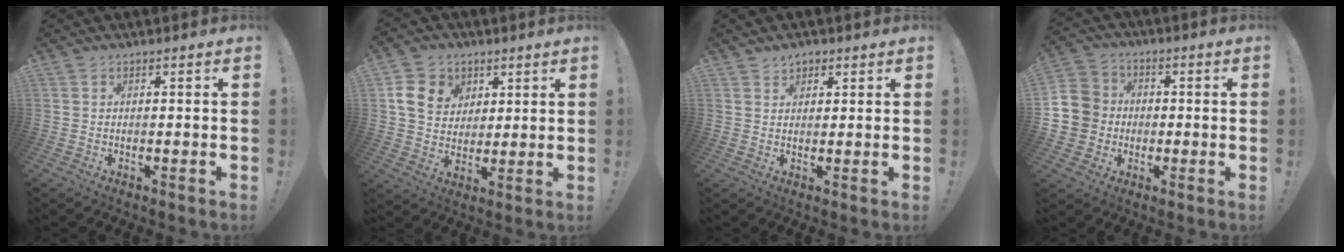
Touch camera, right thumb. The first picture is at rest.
{"total": 11.0, "force": [4.7, 9.0, 4.1], "torque": [-0.065, -0.016, 0.095]}
{"total": 2.4, "force": [1.6, 1.7, 0.4], "torque": [-0.003, -0.006, 0.029]}
{"total": 9.1, "force": [-1.0, 8.7, 2.3], "torque": [-0.041, 0.018, -0.012]}